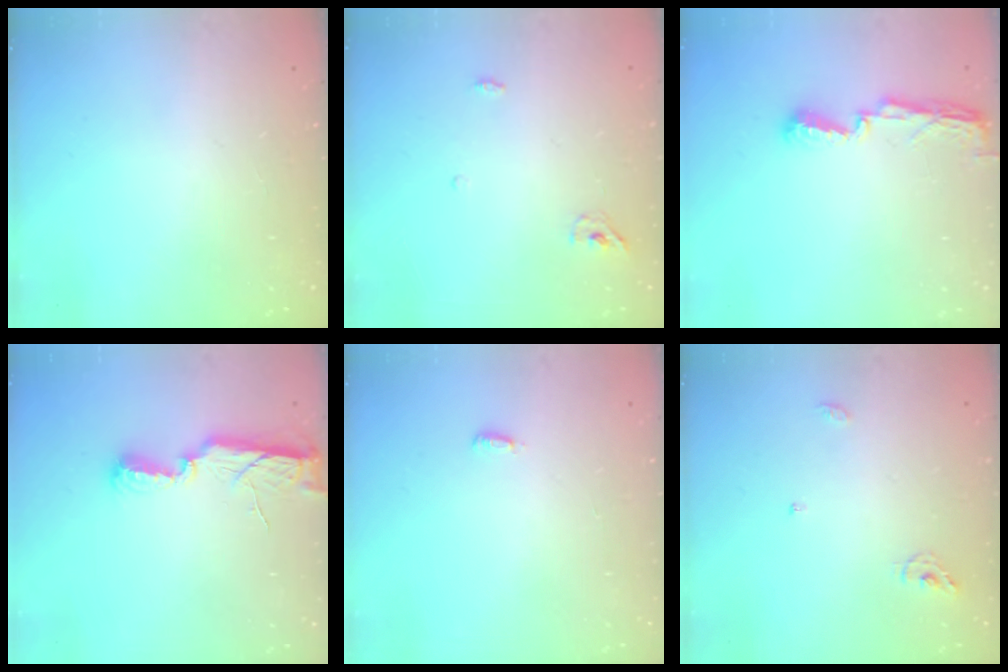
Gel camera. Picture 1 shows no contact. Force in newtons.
{"total": 3.9, "press": 3.7, "slide": 1.2}
{"total": 5.8, "press": 5.8, "slide": 0.5}
{"total": 7.5, "press": 7.5, "slide": 0.4}
{"total": 2.9, "press": 2.8, "slide": 0.9}
{"total": 5.5, "press": 5.5, "slide": 0.4}